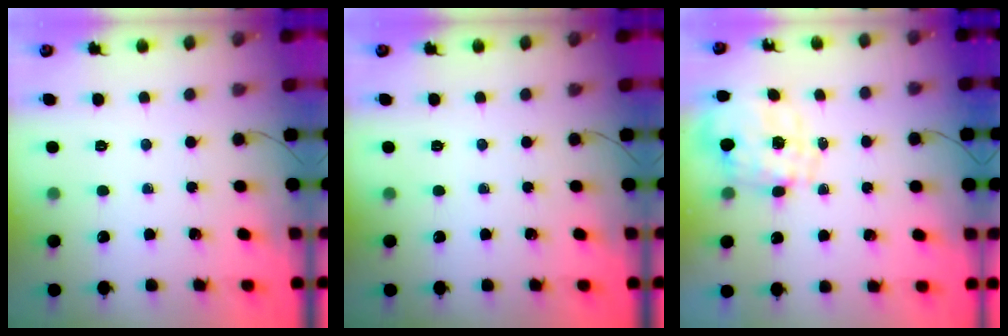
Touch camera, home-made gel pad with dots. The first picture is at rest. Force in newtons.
{"total": 0.0}
{"total": 1.9, "press": 1.5, "slide": 1.1}